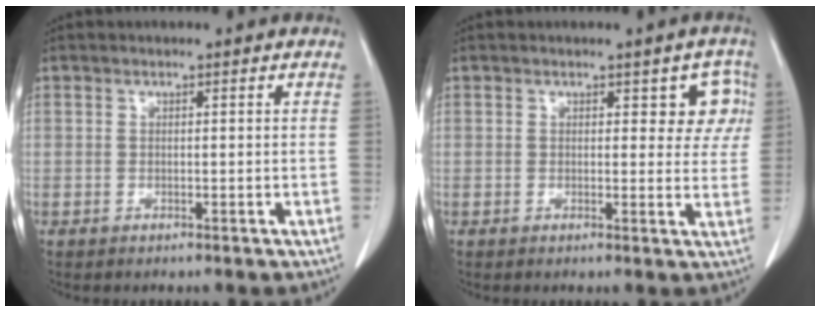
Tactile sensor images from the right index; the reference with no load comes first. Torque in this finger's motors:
{"motor_torque": [0.06, 0.08, 0.02, 0.00]}